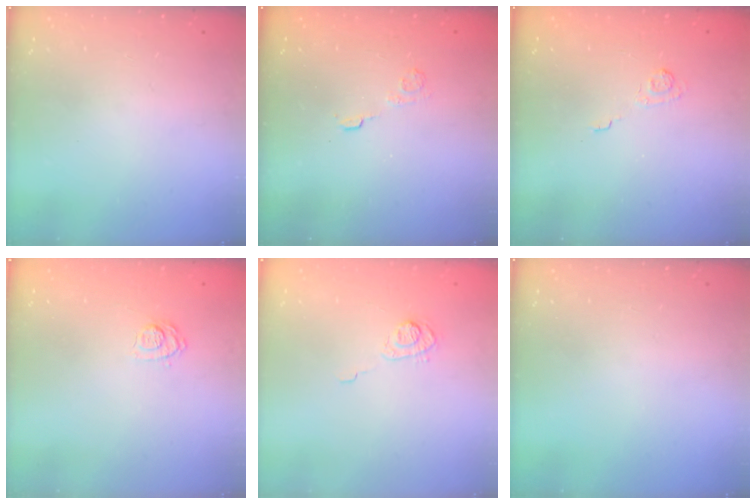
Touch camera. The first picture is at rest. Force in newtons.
{"total": 2.7, "press": 2.3, "slide": 1.4}
{"total": 2.0, "press": 1.5, "slide": 1.3}
{"total": 7.6, "press": 7.5, "slide": 1.4}
{"total": 8.5, "press": 8.4, "slide": 1.5}
{"total": 0.0}